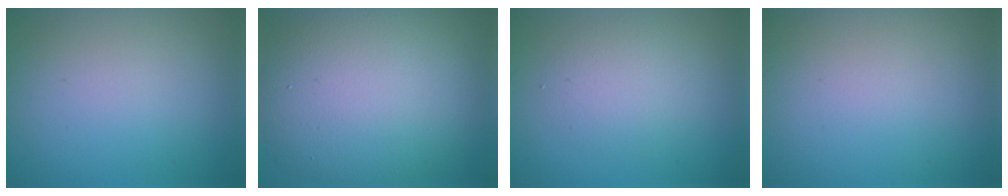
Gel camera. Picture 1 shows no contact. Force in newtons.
{"total": 12.2, "press": 12.2, "slide": 0.6}
{"total": 2.5, "press": 2.5, "slide": 0.2}
{"total": 0.0}